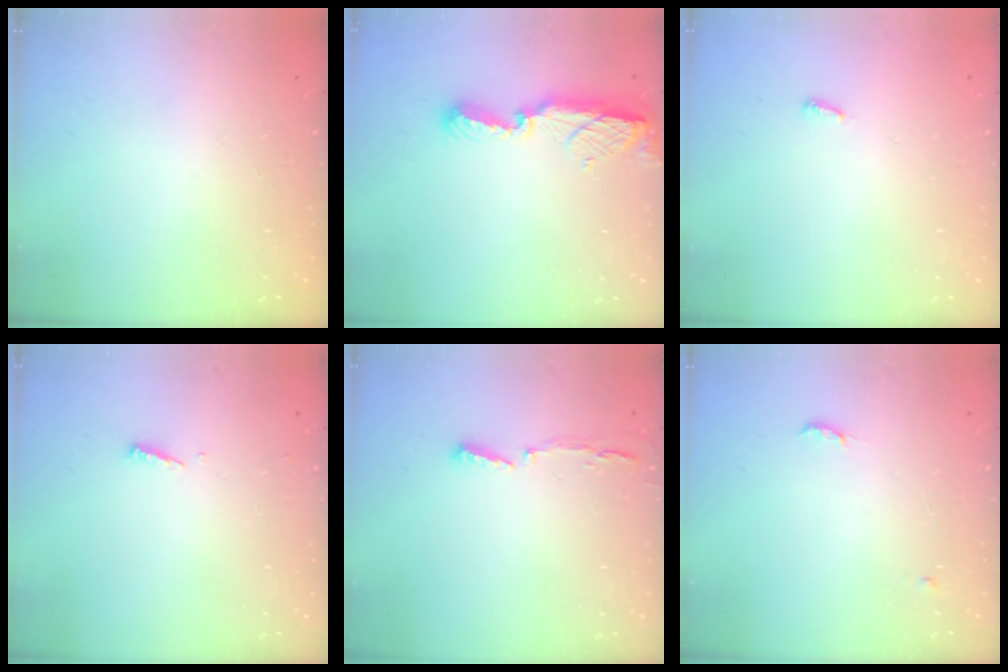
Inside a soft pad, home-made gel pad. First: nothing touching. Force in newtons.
{"total": 9.0, "press": 9.0, "slide": 0.8}
{"total": 2.9, "press": 2.9, "slide": 0.3}
{"total": 3.1, "press": 3.1, "slide": 0.3}
{"total": 4.1, "press": 4.0, "slide": 1.1}
{"total": 7.8, "press": 4.4, "slide": 6.4}